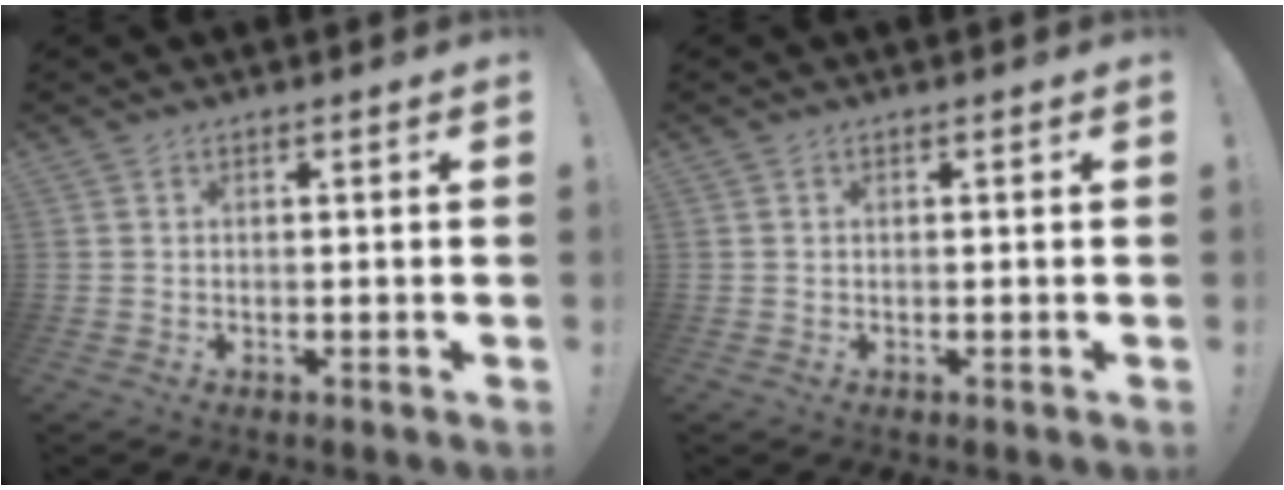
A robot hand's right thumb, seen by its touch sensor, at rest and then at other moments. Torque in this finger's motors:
{"motor_torque": [0.68, 0.76, 0.68, -0.67, 0.00]}